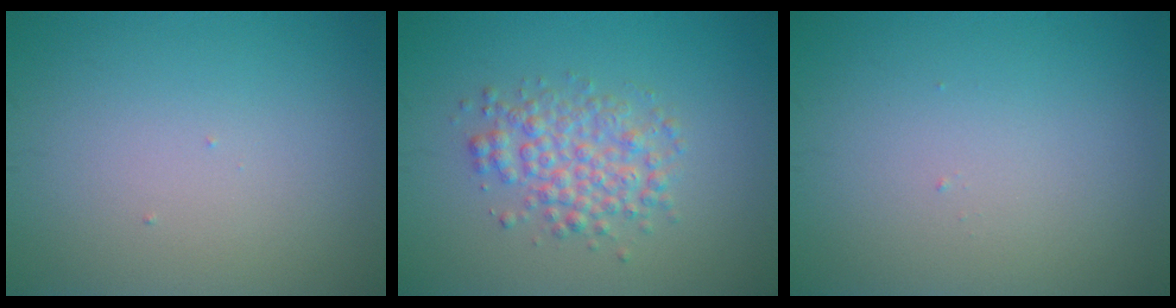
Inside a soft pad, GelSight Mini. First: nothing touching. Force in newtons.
{"total": 3.7, "press": 3.7, "slide": 0.0}
{"total": 0.0}